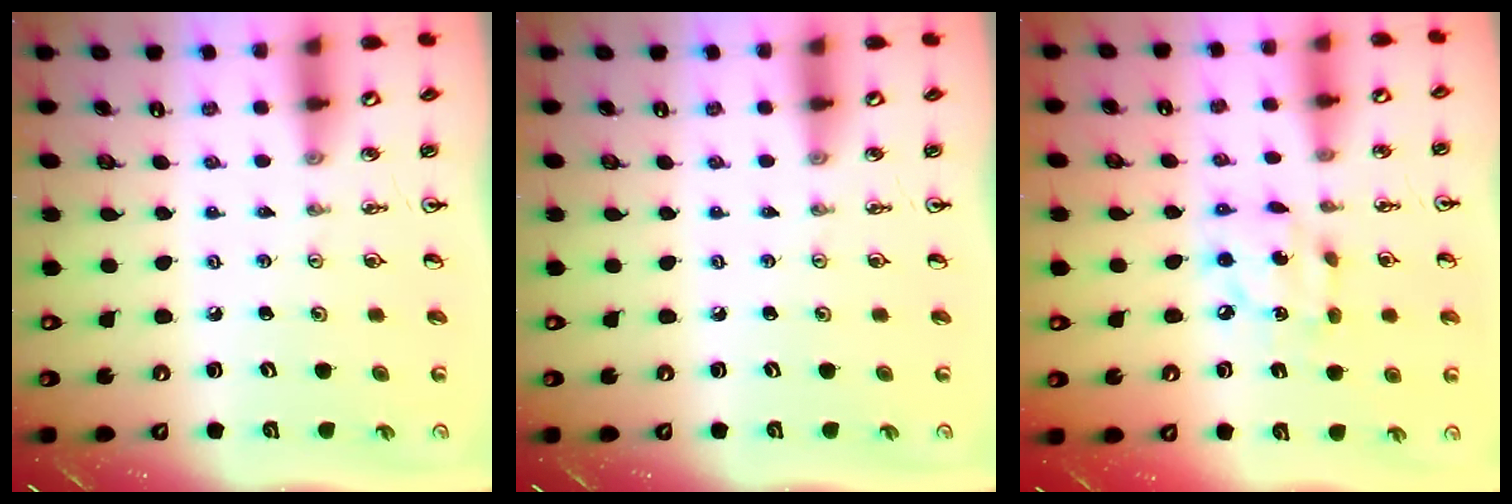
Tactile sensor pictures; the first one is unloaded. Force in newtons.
{"total": 0.0}
{"total": 7.1, "press": 7.1, "slide": 0.4}